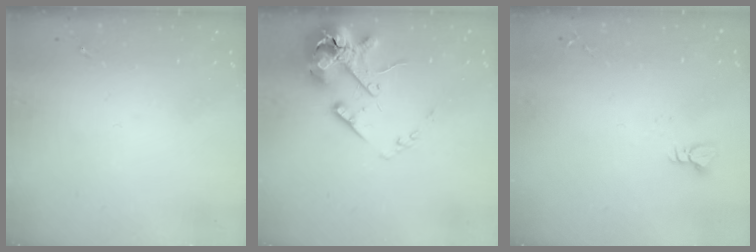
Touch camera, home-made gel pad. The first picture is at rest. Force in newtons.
{"total": 15.9, "press": 15.7, "slide": 2.5}
{"total": 3.0, "press": 3.0, "slide": 0.3}